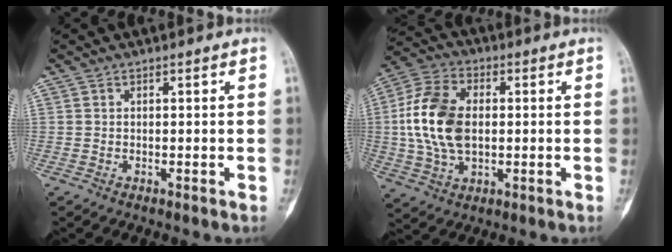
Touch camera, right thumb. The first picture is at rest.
{"total": 14.8, "force": [0.6, 9.4, 11.4], "torque": [-0.223, 0.013, 0.011]}